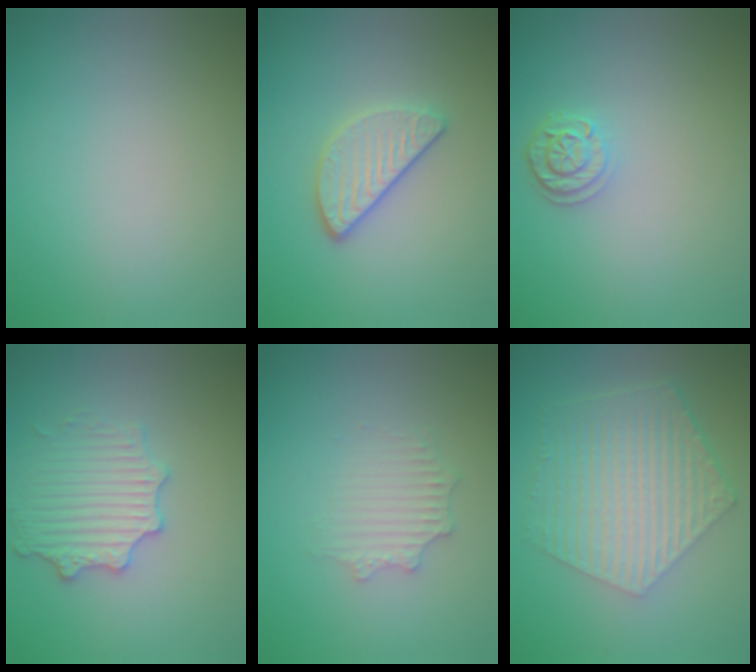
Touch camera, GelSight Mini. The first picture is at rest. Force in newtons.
{"total": 3.2, "press": 2.7, "slide": 1.8}
{"total": 2.1, "press": 1.9, "slide": 0.9}
{"total": 3.5, "press": 3.3, "slide": 1.0}
{"total": 2.2, "press": 2.2, "slide": 0.4}
{"total": 6.4, "press": 4.6, "slide": 4.5}